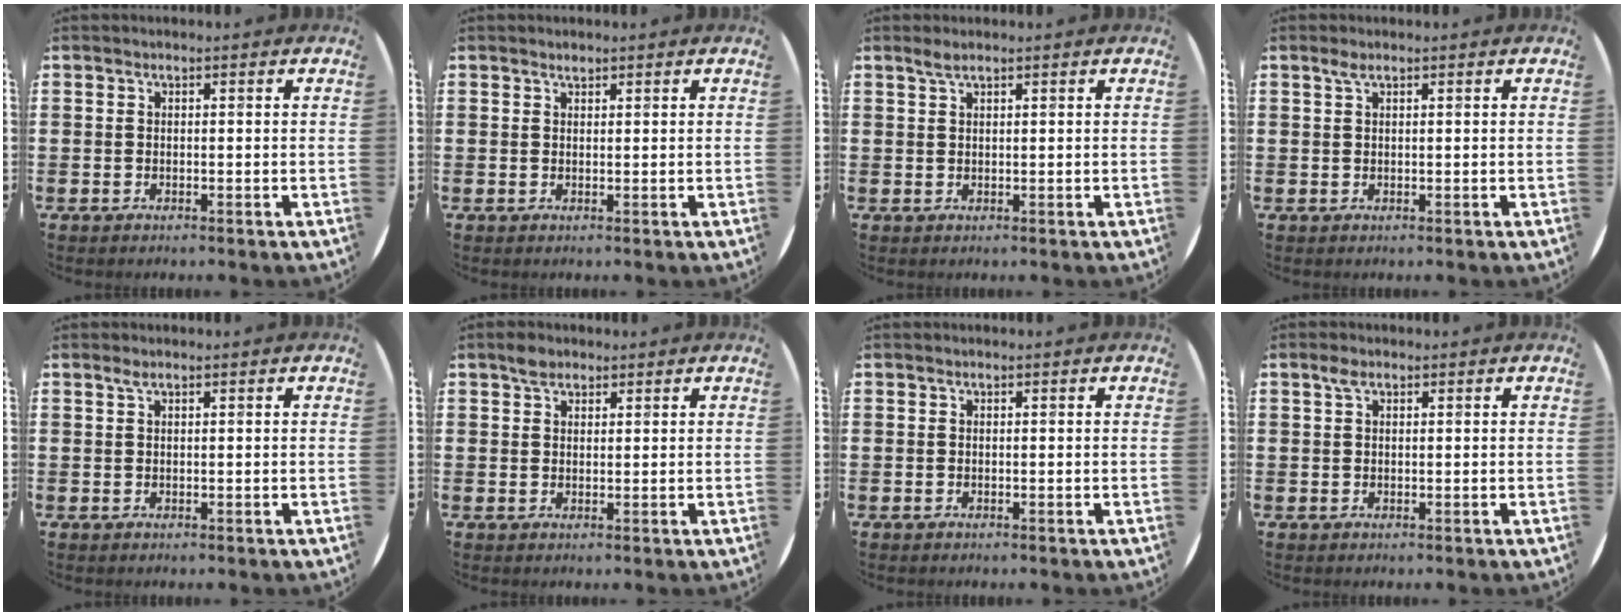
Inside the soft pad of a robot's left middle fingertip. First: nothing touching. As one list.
[{"total": 0.7, "force": [0.7, 0.1, 0.1], "torque": [-0.002, 0.001, 0.013]}, {"total": 1.3, "force": [1.1, 0.1, 0.8], "torque": [-0.016, 0.003, 0.019]}, {"total": 1.0, "force": [0.5, 0.1, 0.8], "torque": [-0.015, 0.003, 0.009]}, {"total": 0.7, "force": [0.4, 0.0, 0.5], "torque": [-0.011, 0.001, 0.008]}, {"total": 2.0, "force": [1.6, 1.0, 0.6], "torque": [-0.006, 0.001, 0.028]}, {"total": 0.0}, {"total": 1.4, "force": [0.7, 0.7, 0.9], "torque": [-0.013, 0.002, 0.011]}]